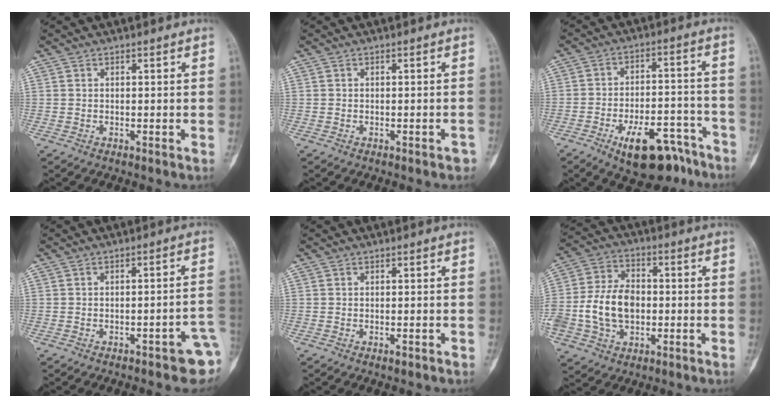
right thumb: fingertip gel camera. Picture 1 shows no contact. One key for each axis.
{"total": 1.0, "fx": -0.8, "fy": 0.3, "fz": 0.6, "tx": -0.007, "ty": 0.005, "tz": -0.006}
{"total": 15.0, "fx": -9.9, "fy": 6.8, "fz": 9.0, "tx": -0.112, "ty": 0.077, "tz": -0.143}
{"total": 7.4, "fx": -3.1, "fy": 2.0, "fz": 6.4, "tx": -0.066, "ty": 0.023, "tz": -0.031}
{"total": 0.7, "fx": -0.5, "fy": 0.3, "fz": 0.5, "tx": -0.010, "ty": 0.000, "tz": -0.003}
{"total": 12.8, "fx": -1.8, "fy": 9.0, "fz": 9.0, "tx": -0.163, "ty": 0.026, "tz": -0.036}